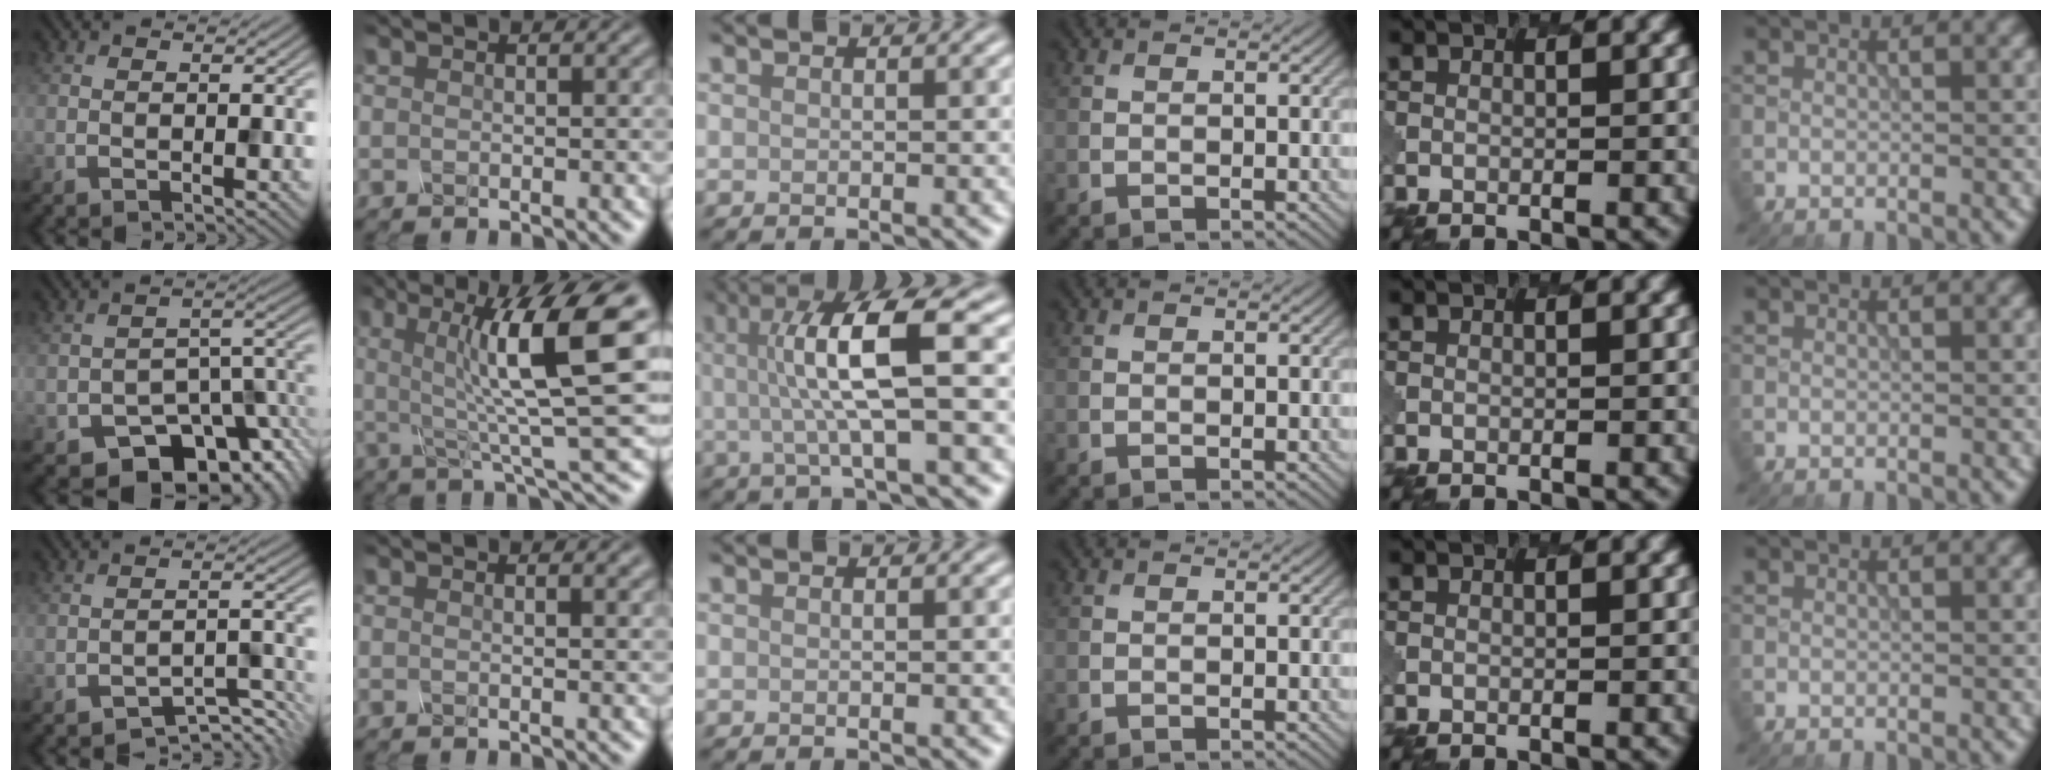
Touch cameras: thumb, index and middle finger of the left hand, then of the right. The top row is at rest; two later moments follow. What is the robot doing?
{"motion": "shake", "object": "salt shaker"}